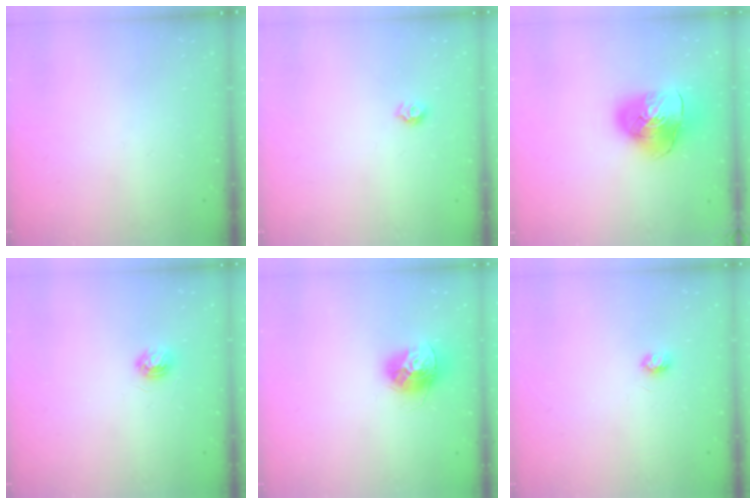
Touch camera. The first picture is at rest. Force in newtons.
{"total": 5.7, "press": 5.7, "slide": 0.6}
{"total": 15.0, "press": 14.8, "slide": 2.2}
{"total": 5.3, "press": 5.3, "slide": 0.6}
{"total": 13.5, "press": 13.5, "slide": 1.0}
{"total": 3.4, "press": 3.4, "slide": 0.4}